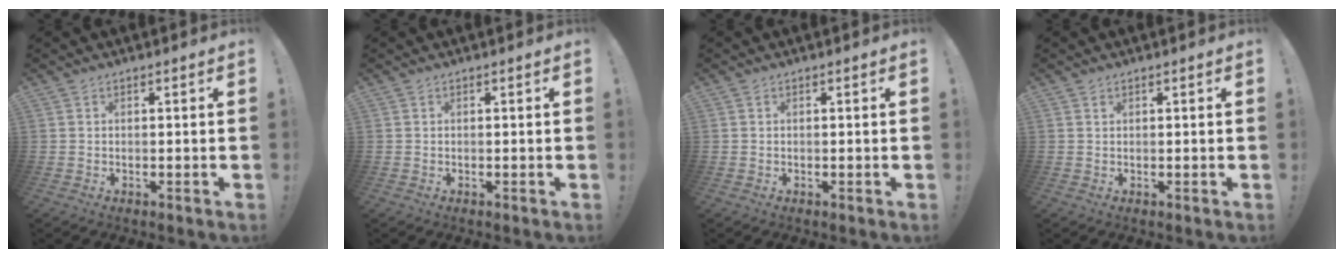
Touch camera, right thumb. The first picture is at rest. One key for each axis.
{"total": 0.0}
{"total": 0.0}
{"total": 0.6, "fx": 0.5, "fy": 0.3, "fz": 0.2, "tx": 0.003, "ty": -0.003, "tz": 0.008}